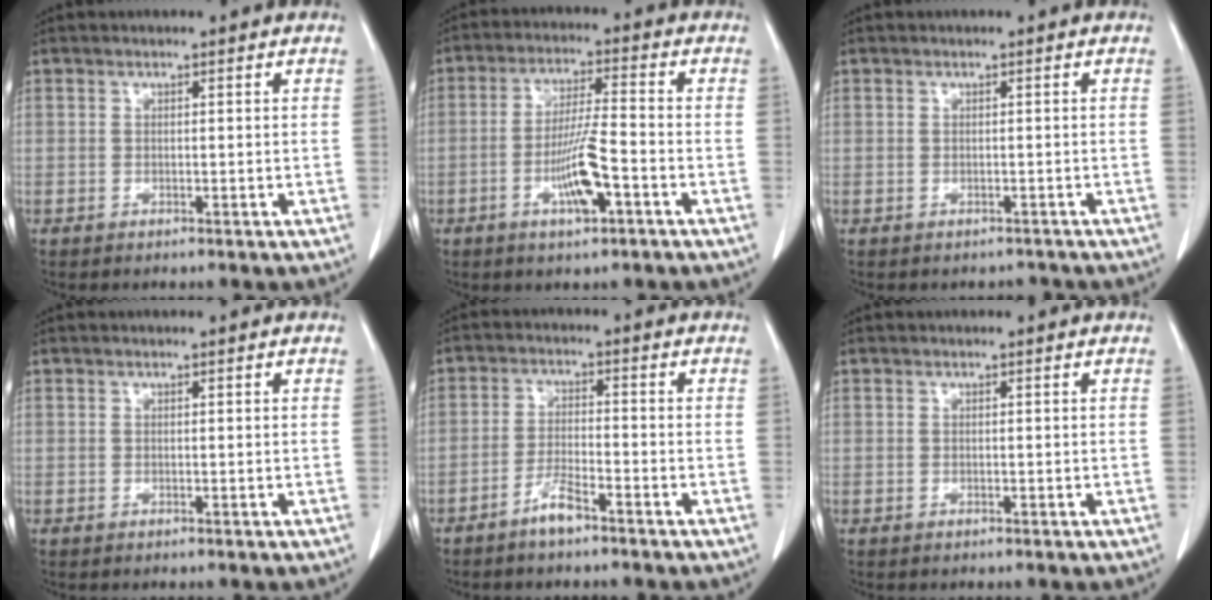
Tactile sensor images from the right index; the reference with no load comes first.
{"total": 8.1, "force": [-3.2, 0.9, 7.4], "torque": [-0.141, -0.001, -0.056]}
{"total": 1.4, "force": [-1.0, 0.9, -0.2], "torque": [0.002, 0.003, -0.013]}
{"total": 0.0}
{"total": 4.0, "force": [-3.0, 0.6, 2.5], "torque": [-0.049, 0.000, -0.057]}
{"total": 0.0}